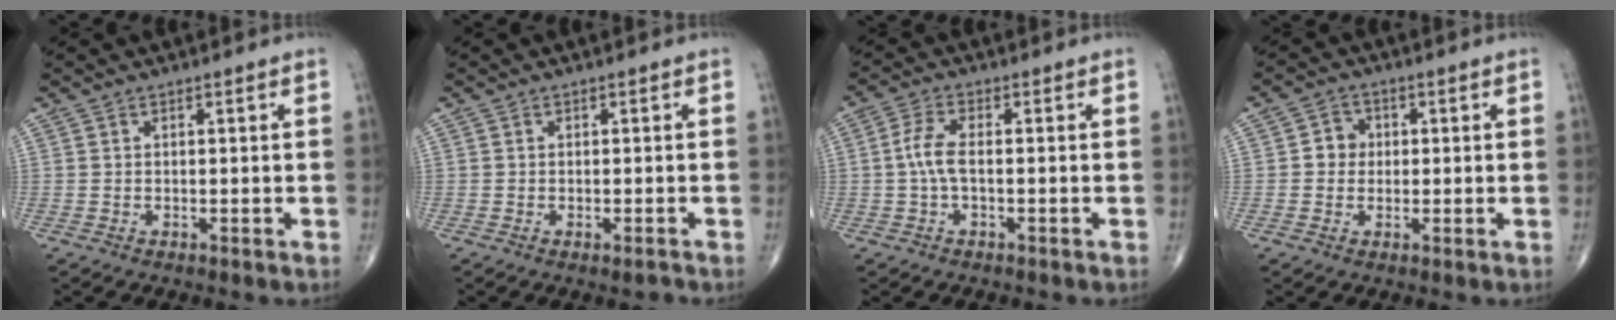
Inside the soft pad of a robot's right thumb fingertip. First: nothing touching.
{"total": 1.2, "force": [-0.7, 0.3, 0.8], "torque": [-0.012, 0.000, -0.010]}
{"total": 4.2, "force": [-0.4, 1.6, 3.9], "torque": [-0.093, 0.011, -0.012]}
{"total": 3.7, "force": [0.2, 3.4, 1.5], "torque": [-0.001, 0.008, -0.005]}